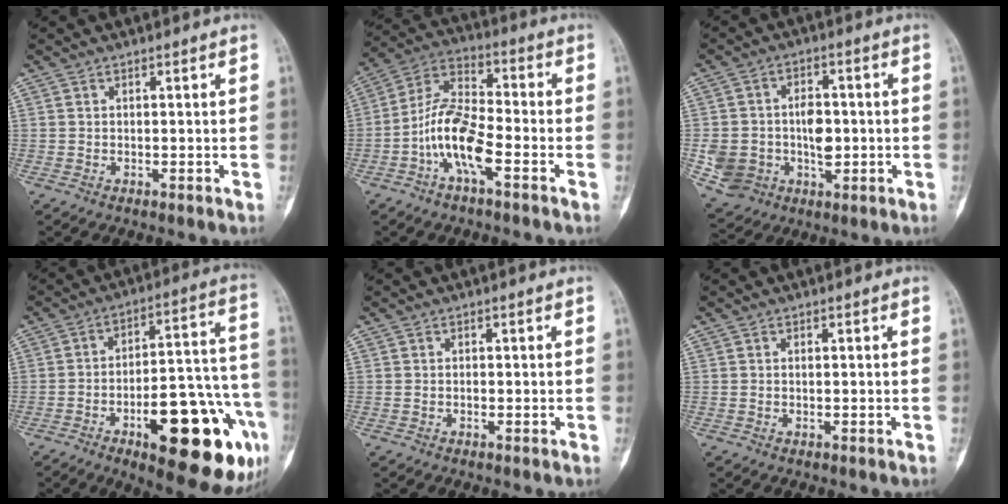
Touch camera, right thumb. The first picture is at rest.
{"total": 11.9, "force": [-4.3, 4.7, 10.1], "torque": [-0.197, 0.037, -0.090]}
{"total": 11.9, "force": [-1.0, 9.0, 7.6], "torque": [-0.109, 0.015, -0.002]}
{"total": 27.0, "force": [-11.1, 9.4, 22.8], "torque": [-0.256, 0.058, -0.142]}
{"total": 0.0}
{"total": 0.0}